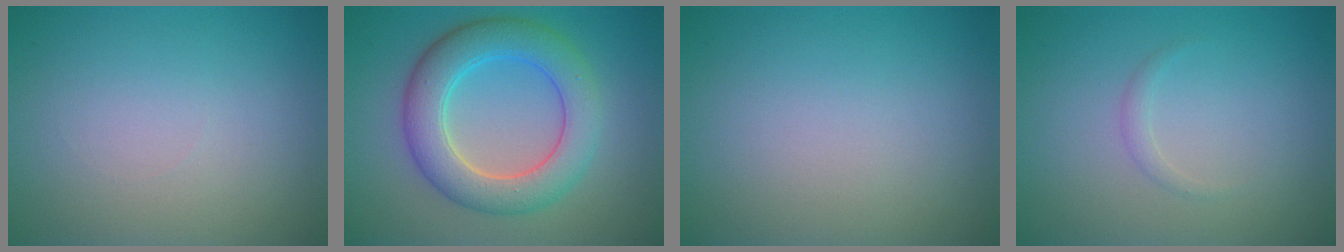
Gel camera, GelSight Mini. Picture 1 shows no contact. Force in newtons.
{"total": 6.7, "press": 6.7, "slide": 0.4}
{"total": 0.0}
{"total": 0.8, "press": 0.8, "slide": 0.0}